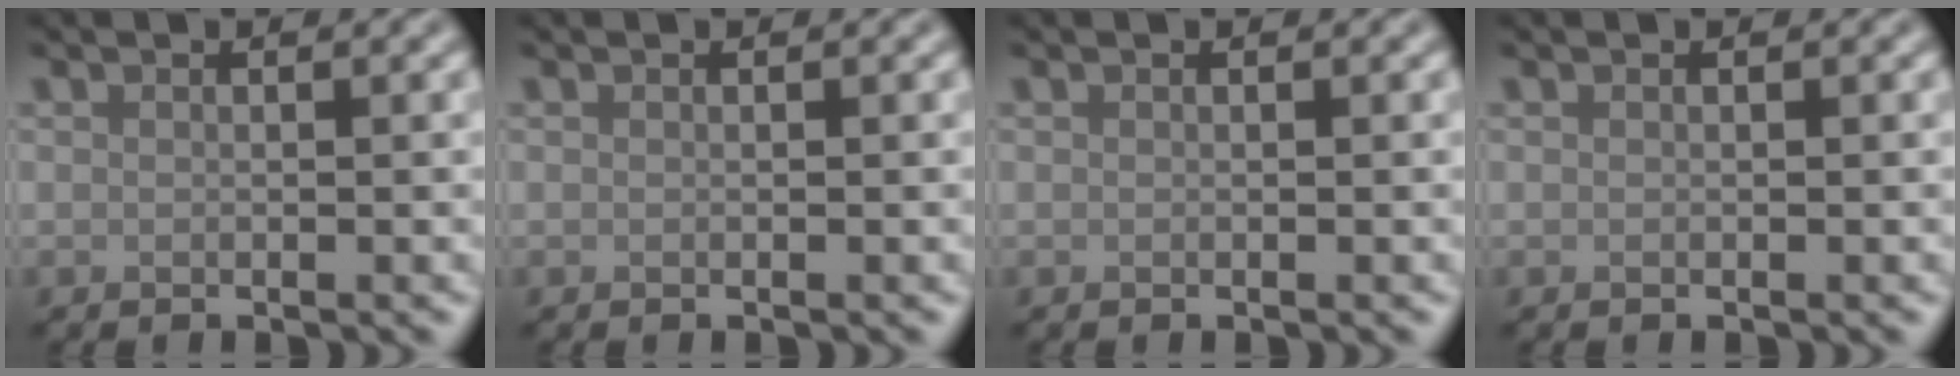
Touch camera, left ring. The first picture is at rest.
{"total": 0.0}
{"total": 0.0}
{"total": 0.0}